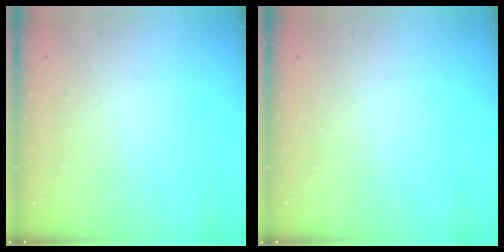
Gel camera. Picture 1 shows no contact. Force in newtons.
{"total": 0.0}